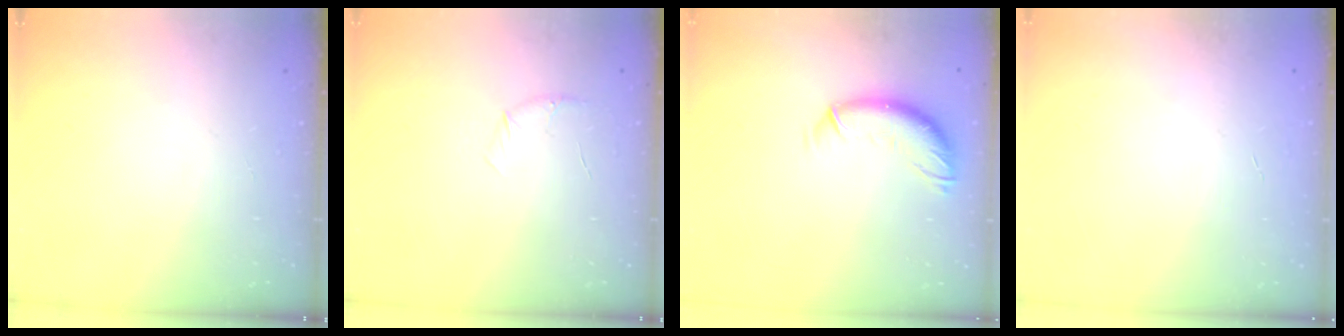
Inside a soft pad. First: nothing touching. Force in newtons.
{"total": 5.2, "press": 5.0, "slide": 1.5}
{"total": 10.7, "press": 10.6, "slide": 1.0}
{"total": 0.0}